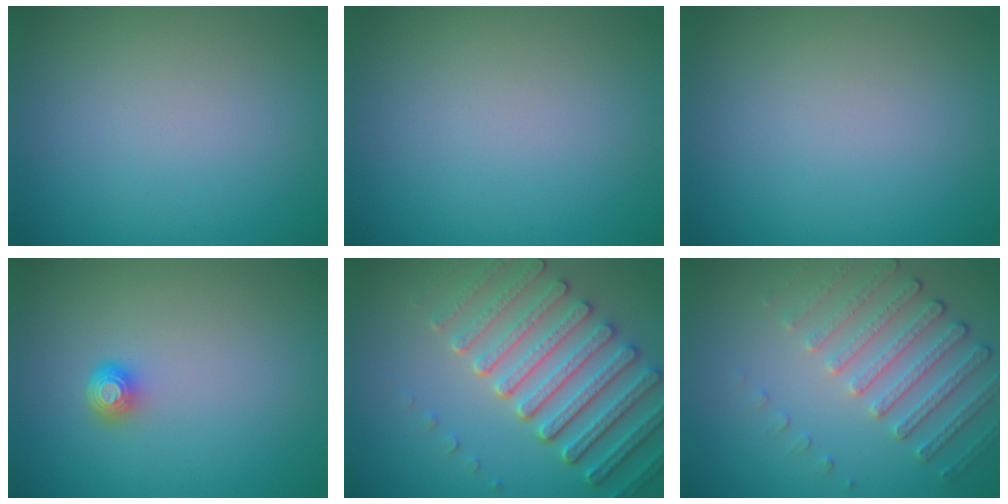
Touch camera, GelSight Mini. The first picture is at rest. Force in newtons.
{"total": 0.0}
{"total": 0.0}
{"total": 1.5, "press": 1.1, "slide": 1.1}
{"total": 6.7, "press": 5.6, "slide": 3.6}
{"total": 4.5, "press": 3.4, "slide": 2.9}